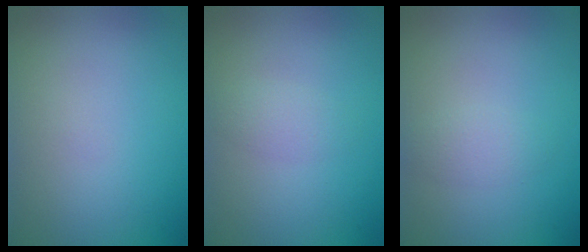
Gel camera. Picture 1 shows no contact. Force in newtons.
{"total": 1.4, "press": 1.4, "slide": 0.1}
{"total": 1.5, "press": 1.5, "slide": 0.0}